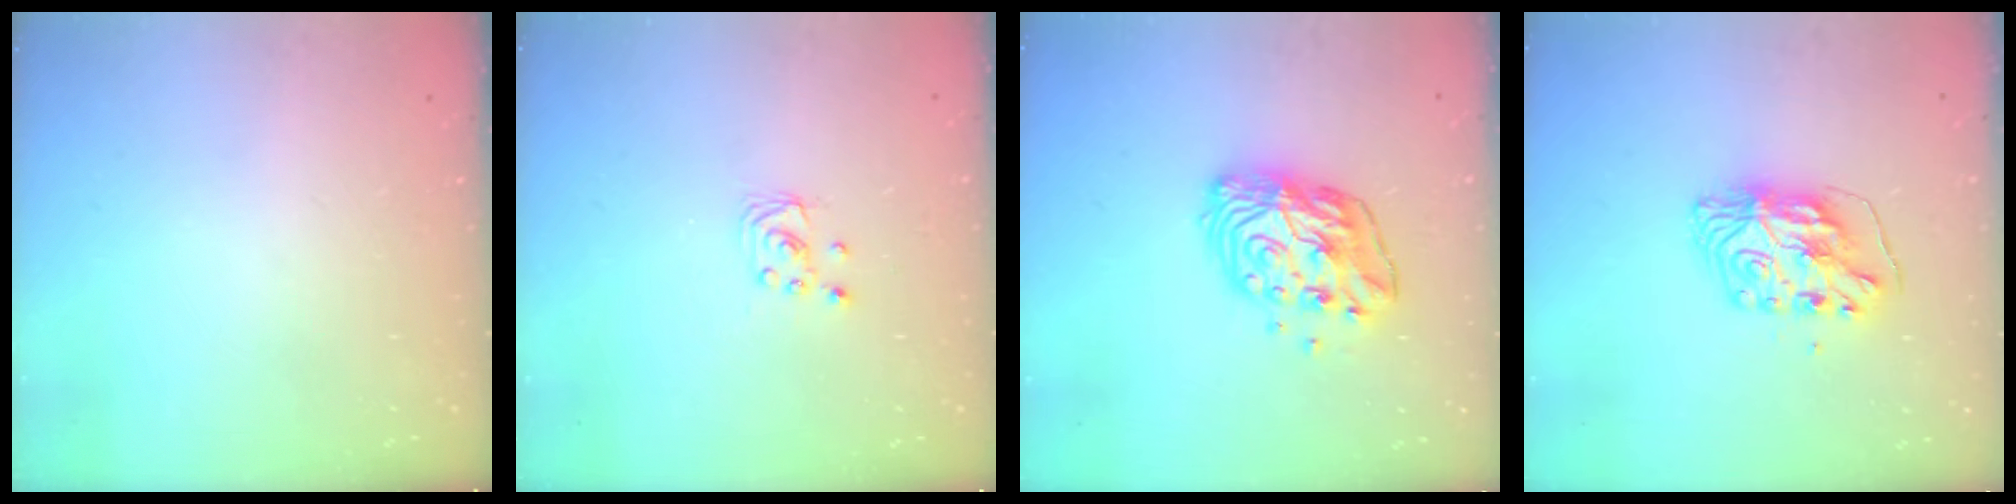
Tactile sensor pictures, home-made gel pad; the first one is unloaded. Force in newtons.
{"total": 2.2, "press": 2.2, "slide": 0.2}
{"total": 11.4, "press": 11.3, "slide": 0.9}
{"total": 8.8, "press": 8.8, "slide": 0.8}